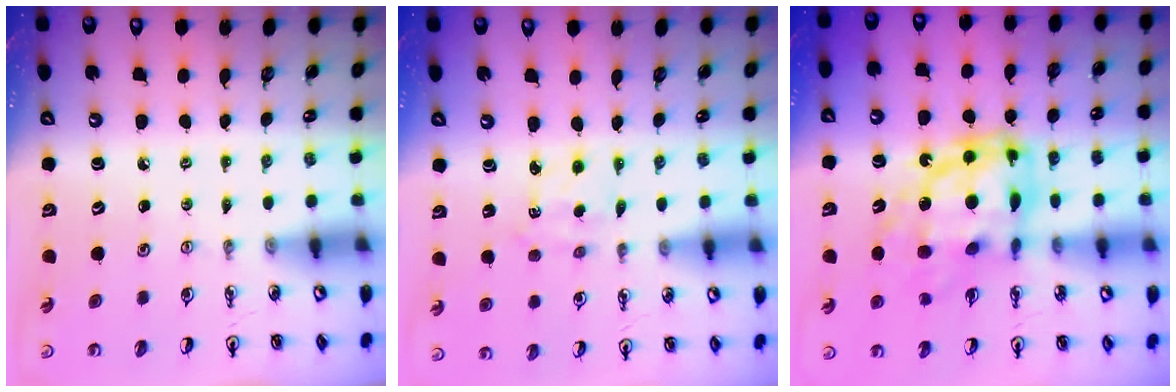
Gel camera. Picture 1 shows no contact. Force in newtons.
{"total": 1.8, "press": 1.8, "slide": 0.2}
{"total": 17.8, "press": 17.7, "slide": 1.9}